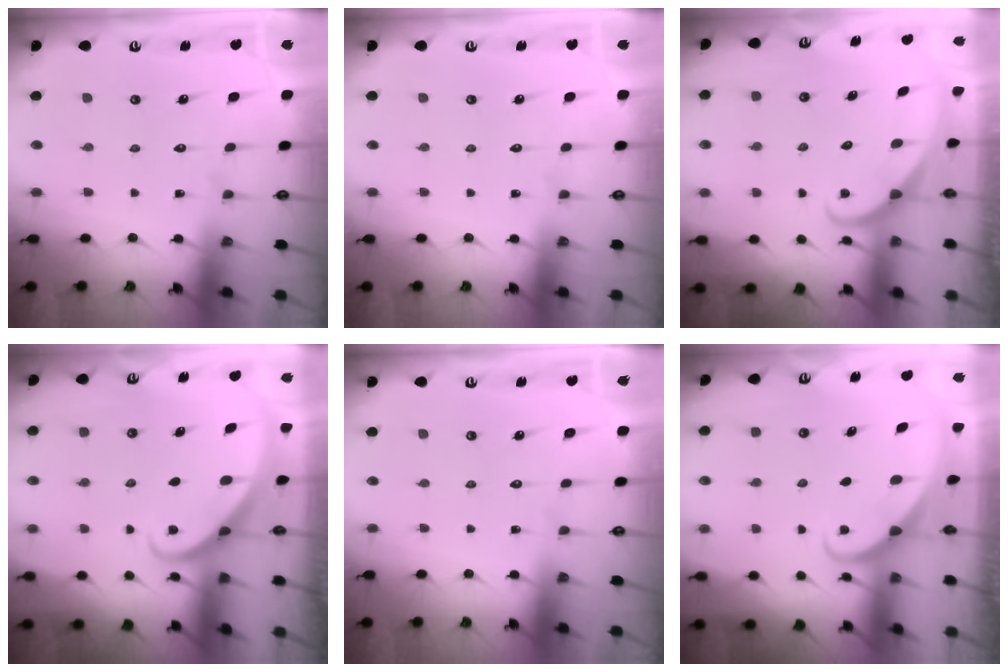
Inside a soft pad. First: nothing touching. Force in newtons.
{"total": 0.0}
{"total": 1.8, "press": 1.8, "slide": 0.1}
{"total": 2.6, "press": 2.6, "slide": 0.2}
{"total": 0.0}
{"total": 1.8, "press": 1.8, "slide": 0.1}